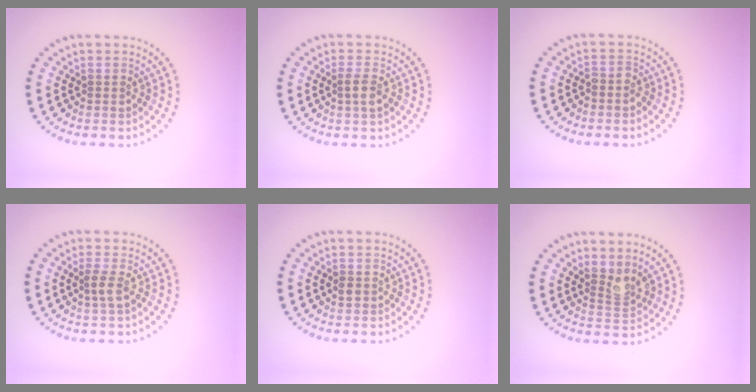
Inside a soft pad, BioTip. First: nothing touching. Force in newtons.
{"total": 1.6, "press": 1.5, "slide": 0.6}
{"total": 0.8, "press": 0.6, "slide": 0.6}
{"total": 1.6, "press": 1.4, "slide": 0.8}
{"total": 1.0, "press": 1.0, "slide": 0.3}
{"total": 2.1, "press": 1.5, "slide": 1.4}